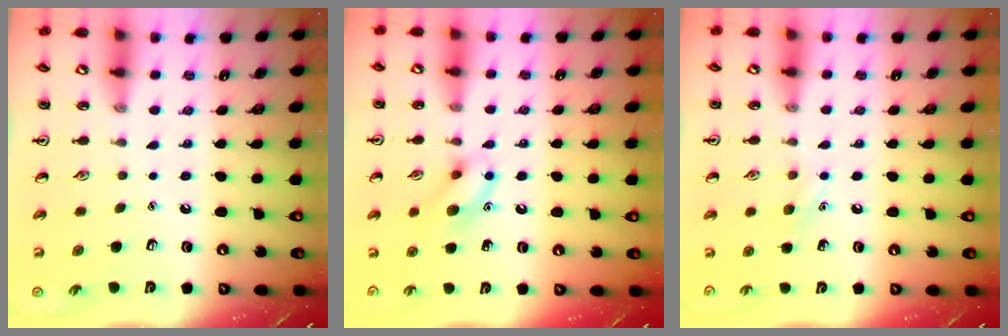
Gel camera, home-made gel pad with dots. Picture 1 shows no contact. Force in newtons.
{"total": 11.0, "press": 11.0, "slide": 0.9}
{"total": 6.6, "press": 6.3, "slide": 2.0}